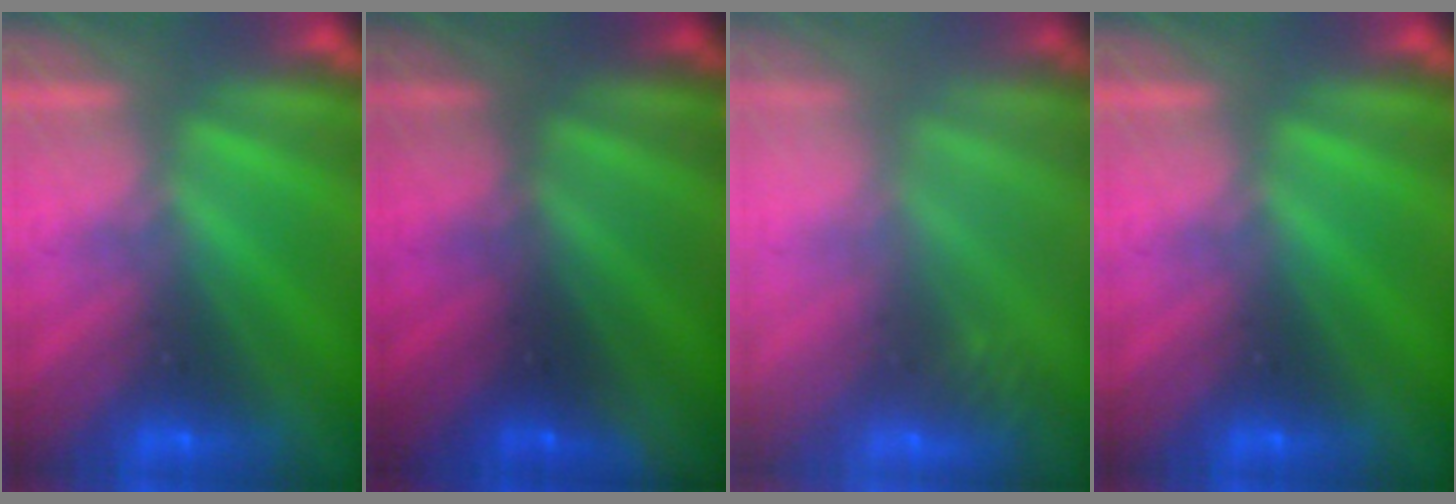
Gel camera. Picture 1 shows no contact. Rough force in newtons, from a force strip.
{"total": 1.6}
{"total": 2.3}
{"total": 0.0}